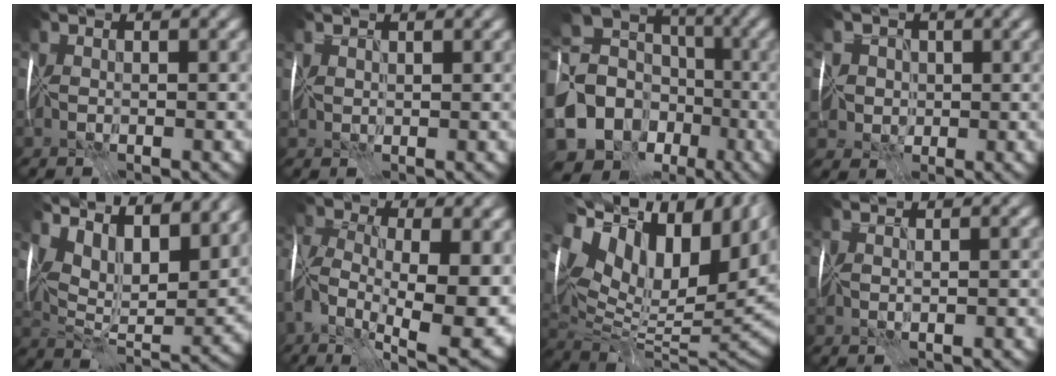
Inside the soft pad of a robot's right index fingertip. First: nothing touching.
{"total": 0.7, "force": [0.6, 0.0, -0.4], "torque": [-0.002, -0.003, 0.020]}
{"total": 18.3, "force": [-7.0, 15.2, 7.4], "torque": [-0.171, -0.026, -0.131]}
{"total": 3.4, "force": [0.6, 3.1, 1.1], "torque": [-0.014, 0.007, 0.004]}
{"total": 10.3, "force": [7.3, 3.5, 6.3], "torque": [-0.112, 0.009, 0.109]}
{"total": 13.9, "force": [-3.3, 6.1, 12.1], "torque": [-0.209, -0.012, -0.045]}
{"total": 16.0, "force": [4.7, 7.5, 13.3], "torque": [-0.260, -0.008, 0.112]}
{"total": 1.0, "force": [-0.5, -0.9, -0.4], "torque": [0.002, -0.013, -0.002]}